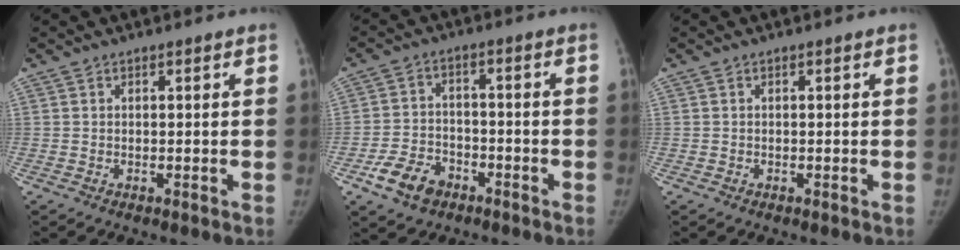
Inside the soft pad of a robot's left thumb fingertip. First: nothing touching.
{"total": 8.1, "force": [-4.7, 5.4, 3.7], "torque": [-0.057, 0.024, -0.082]}
{"total": 0.0}